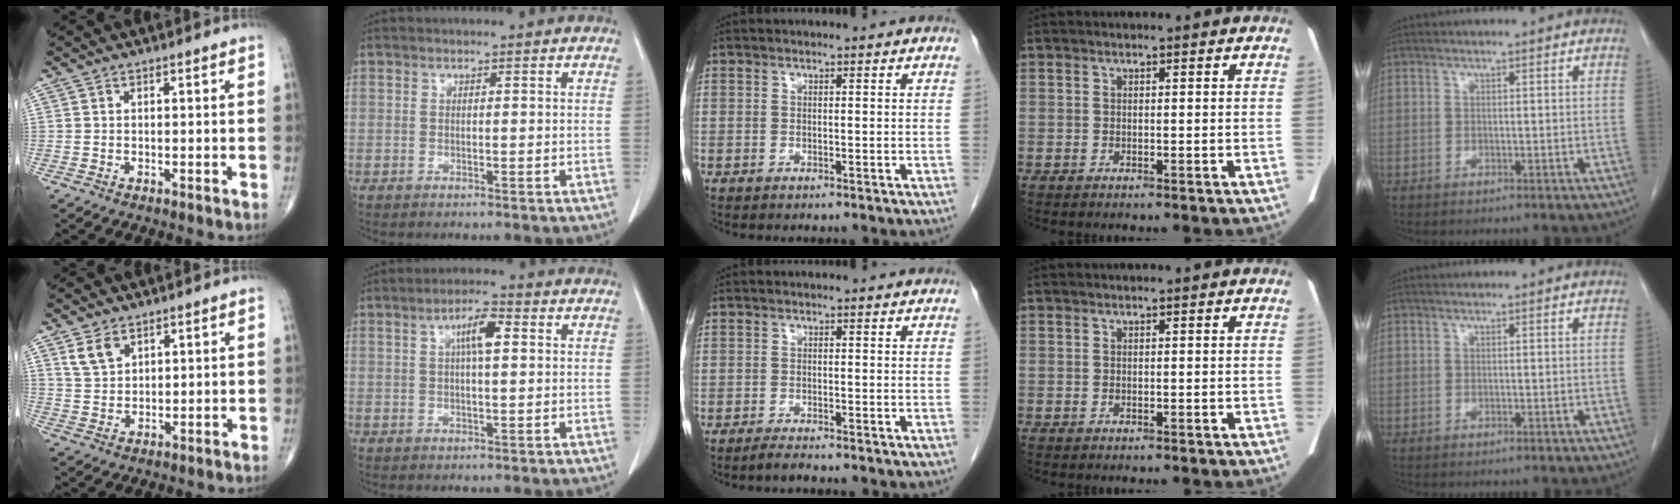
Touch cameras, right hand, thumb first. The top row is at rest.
{"thumb": {"total": 4.4, "force": [2.7, 2.7, 2.2], "torque": [-0.033, -0.013, 0.061]}, "index": {"total": 4.9, "force": [1.4, 0.9, 4.6], "torque": [-0.084, 0.010, 0.023]}, "middle": {"total": 1.7, "force": [-1.5, -0.1, 0.7], "torque": [-0.025, -0.007, -0.028]}}